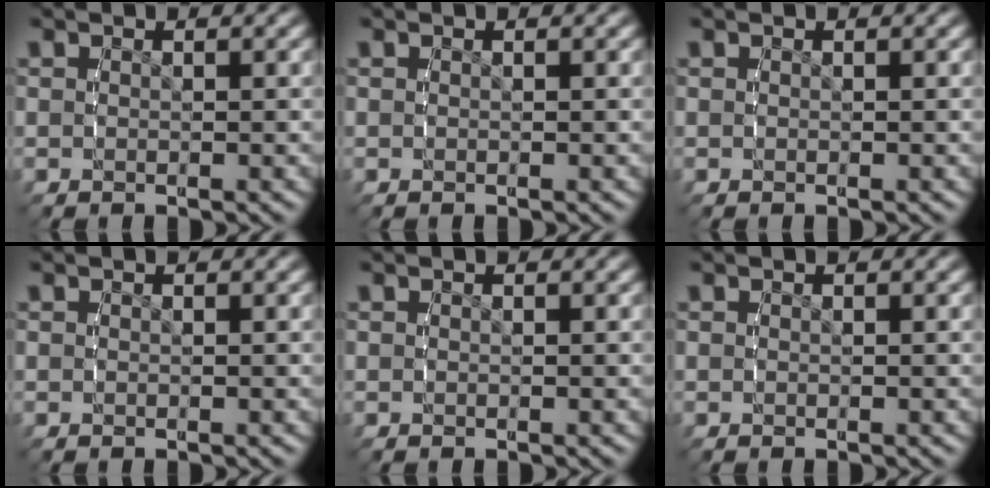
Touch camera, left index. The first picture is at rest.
{"total": 0.0}
{"total": 0.0}
{"total": 0.0}
{"total": 0.0}
{"total": 0.0}